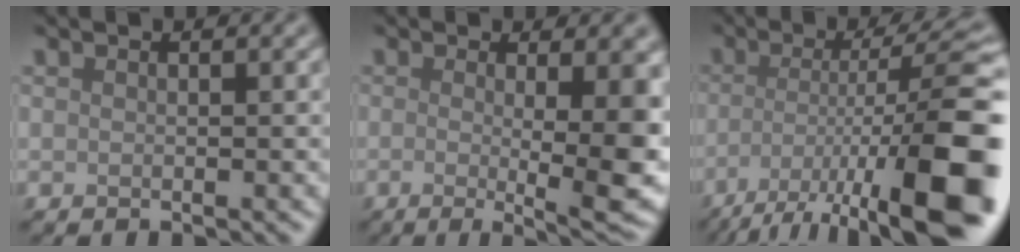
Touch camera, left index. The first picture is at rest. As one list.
[{"total": 10.3, "force": [-0.6, 2.8, 9.9], "torque": [-0.111, -0.008, -0.008]}, {"total": 14.9, "force": [-6.4, 3.7, 13.0], "torque": [-0.200, -0.006, -0.103]}]